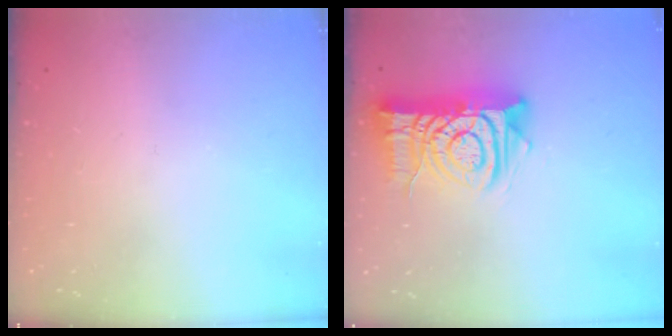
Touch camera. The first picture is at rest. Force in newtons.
{"total": 13.2, "press": 13.2, "slide": 1.5}